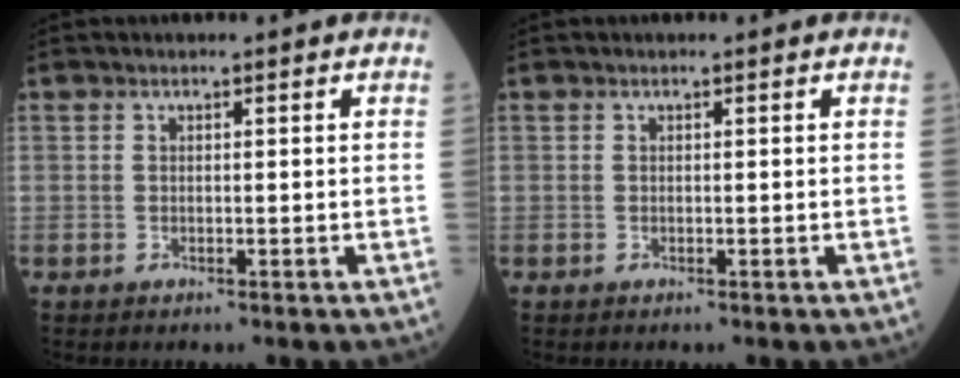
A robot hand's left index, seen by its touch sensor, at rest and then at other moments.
{"total": 0.0}